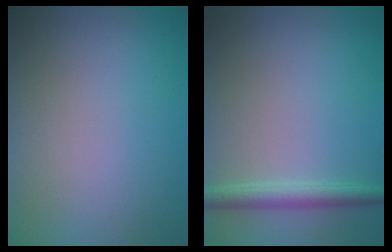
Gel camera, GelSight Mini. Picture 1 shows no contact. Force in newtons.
{"total": 2.4, "press": 2.4, "slide": 0.1}